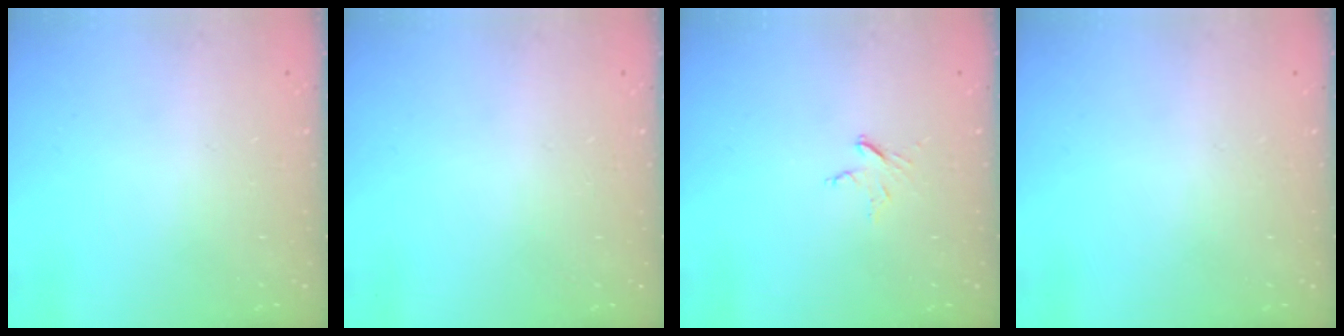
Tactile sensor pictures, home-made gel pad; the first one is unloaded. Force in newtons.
{"total": 0.0}
{"total": 3.7, "press": 3.7, "slide": 0.4}
{"total": 0.0}